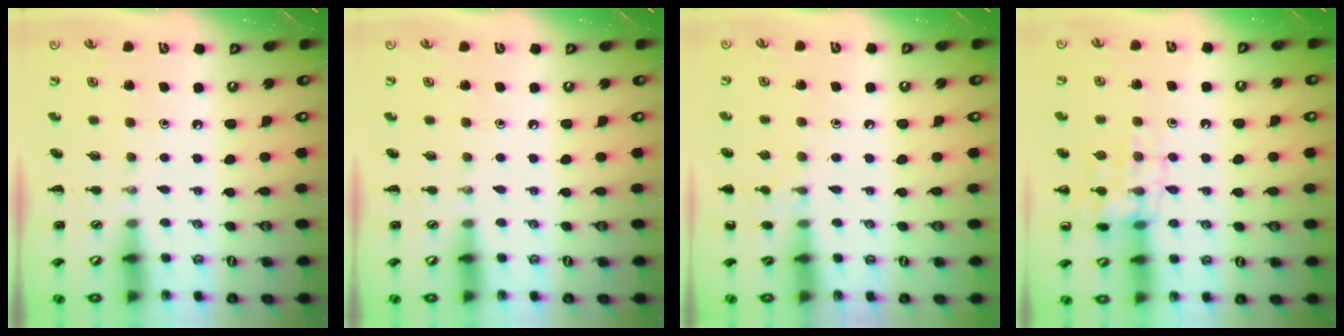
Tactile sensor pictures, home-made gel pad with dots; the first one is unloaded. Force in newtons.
{"total": 0.0}
{"total": 5.2, "press": 4.9, "slide": 1.6}
{"total": 12.0, "press": 12.0, "slide": 0.6}